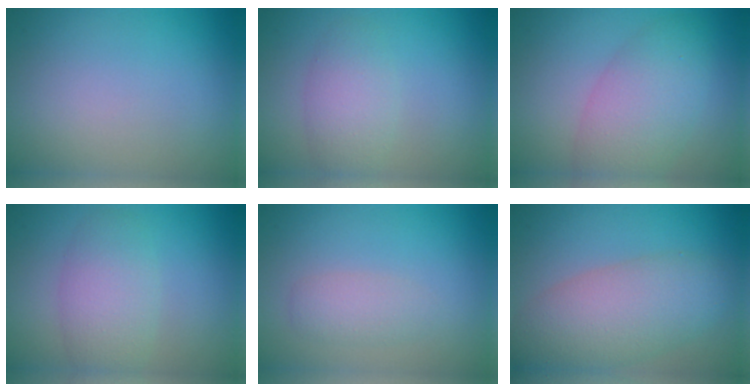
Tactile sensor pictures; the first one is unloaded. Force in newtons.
{"total": 3.2, "press": 3.2, "slide": 0.0}
{"total": 5.9, "press": 5.9, "slide": 0.4}
{"total": 4.2, "press": 4.2, "slide": 0.1}
{"total": 1.8, "press": 1.8, "slide": 0.1}
{"total": 6.6, "press": 6.6, "slide": 0.5}